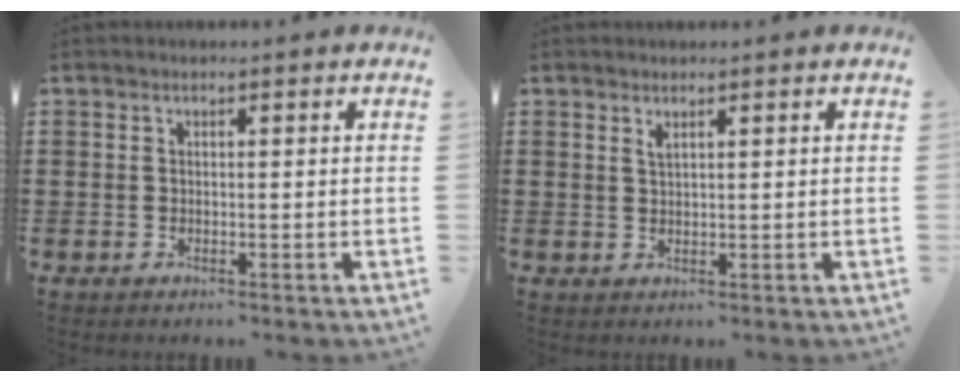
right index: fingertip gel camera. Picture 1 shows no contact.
{"total": 1.0, "force": [0.7, 0.3, 0.6], "torque": [-0.014, 0.002, 0.013]}